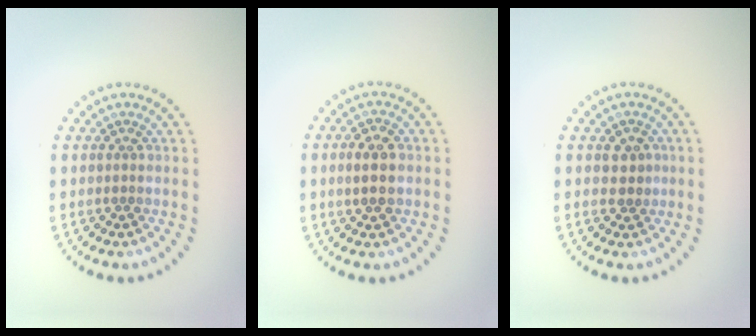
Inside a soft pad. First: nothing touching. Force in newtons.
{"total": 2.9, "press": 2.9, "slide": 0.1}
{"total": 1.9, "press": 1.8, "slide": 0.6}